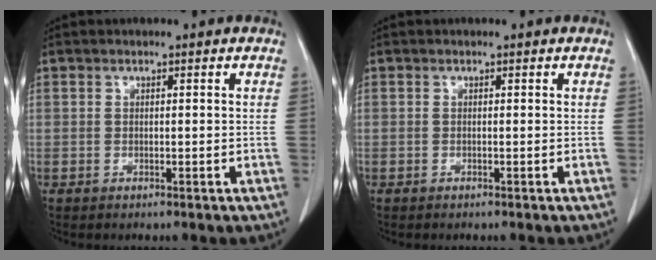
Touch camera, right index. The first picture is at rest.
{"total": 0.0}